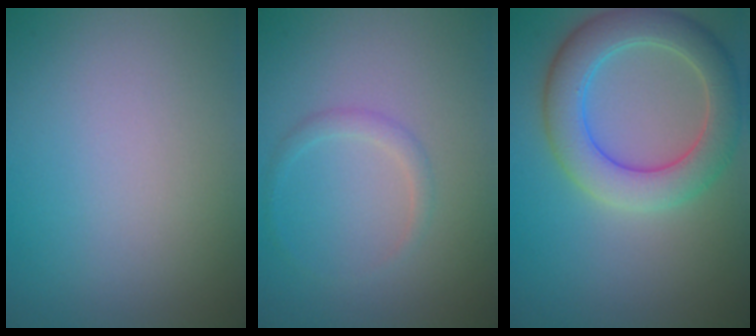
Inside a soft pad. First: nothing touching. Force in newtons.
{"total": 1.2, "press": 1.2, "slide": 0.2}
{"total": 6.6, "press": 6.6, "slide": 0.3}